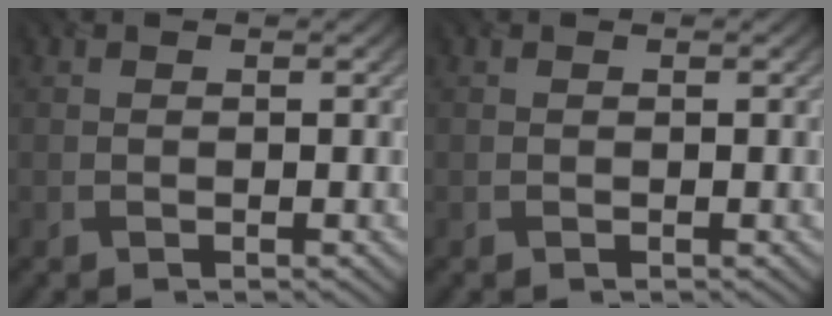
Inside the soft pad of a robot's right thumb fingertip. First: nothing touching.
{"total": 0.0}